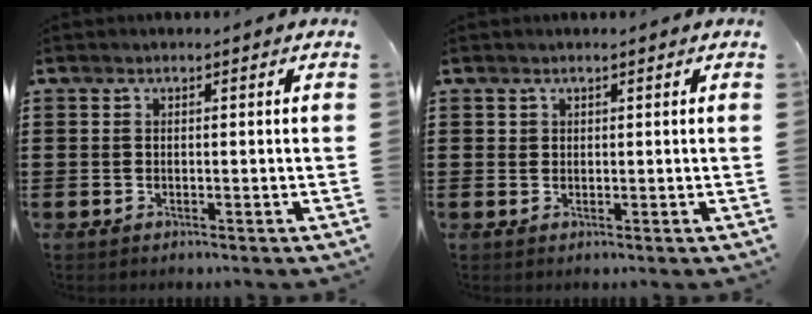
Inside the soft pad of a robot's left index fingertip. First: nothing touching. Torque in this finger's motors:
{"motor_torque": [0.10, 0.06, 0.03, -0.01]}